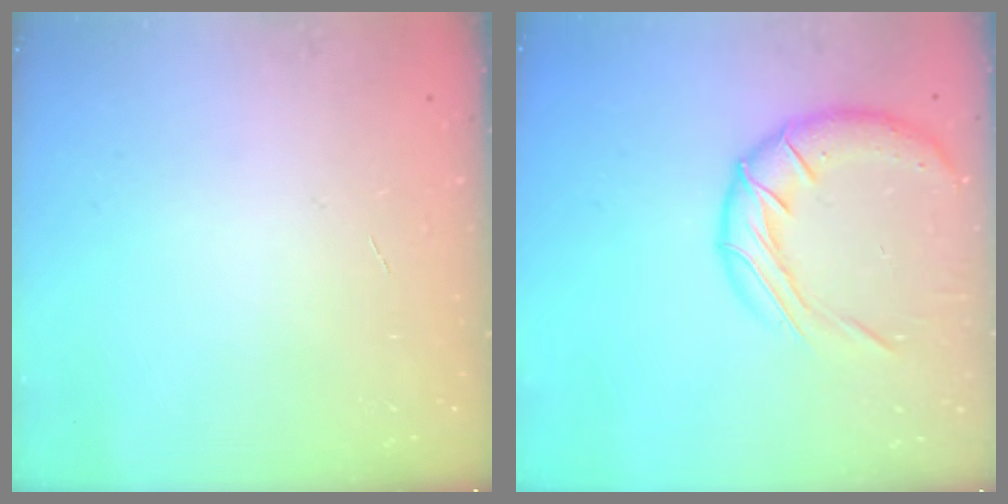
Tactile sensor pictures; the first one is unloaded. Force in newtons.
{"total": 14.6, "press": 14.4, "slide": 2.4}